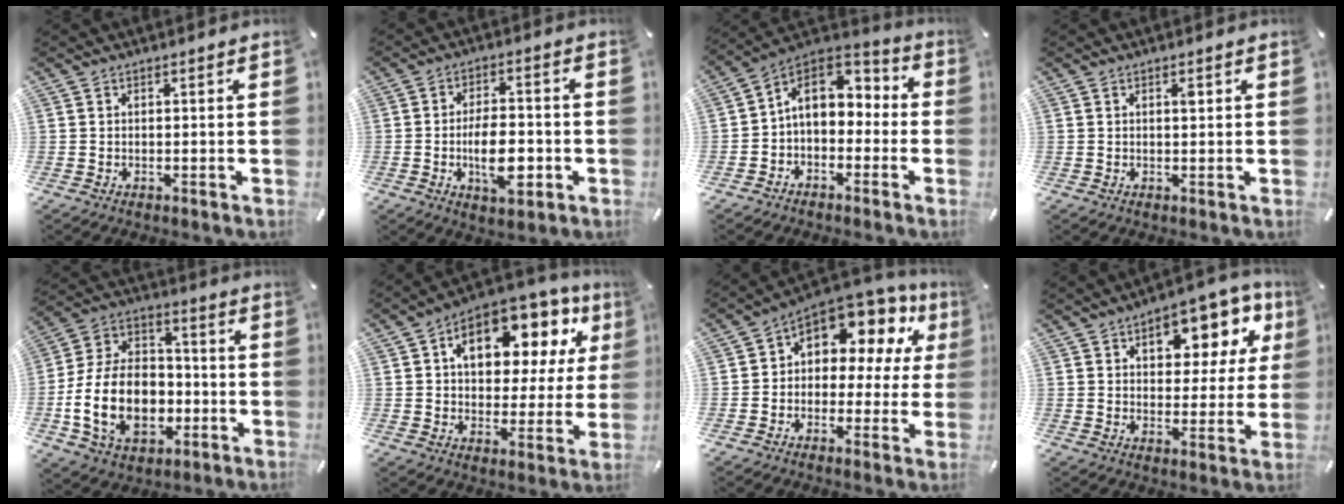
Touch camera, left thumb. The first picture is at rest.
{"total": 10.6, "force": [-3.0, 5.5, 8.6], "torque": [-0.144, 0.004, -0.051]}
{"total": 9.0, "force": [0.6, 7.5, 5.0], "torque": [-0.088, 0.009, 0.013]}
{"total": 1.0, "force": [0.4, 0.4, 0.8], "torque": [-0.008, -0.001, 0.005]}
{"total": 19.9, "force": [-5.1, 14.1, 13.1], "torque": [-0.282, 0.020, -0.085]}
{"total": 15.2, "force": [6.3, 9.6, 10.0], "torque": [-0.154, -0.033, 0.108]}
{"total": 9.6, "force": [5.5, 6.3, 4.7], "torque": [-0.072, -0.061, 0.097]}
{"total": 12.8, "force": [6.5, 7.8, 7.8], "torque": [-0.095, -0.037, 0.108]}